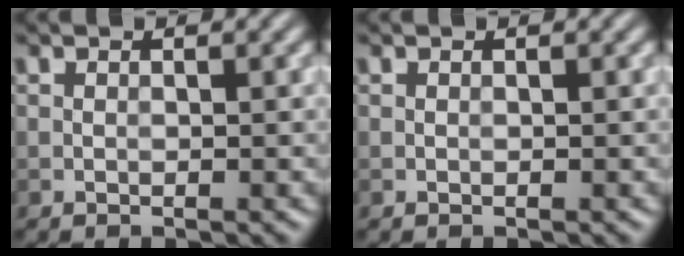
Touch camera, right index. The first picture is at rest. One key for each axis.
{"total": 0.0}